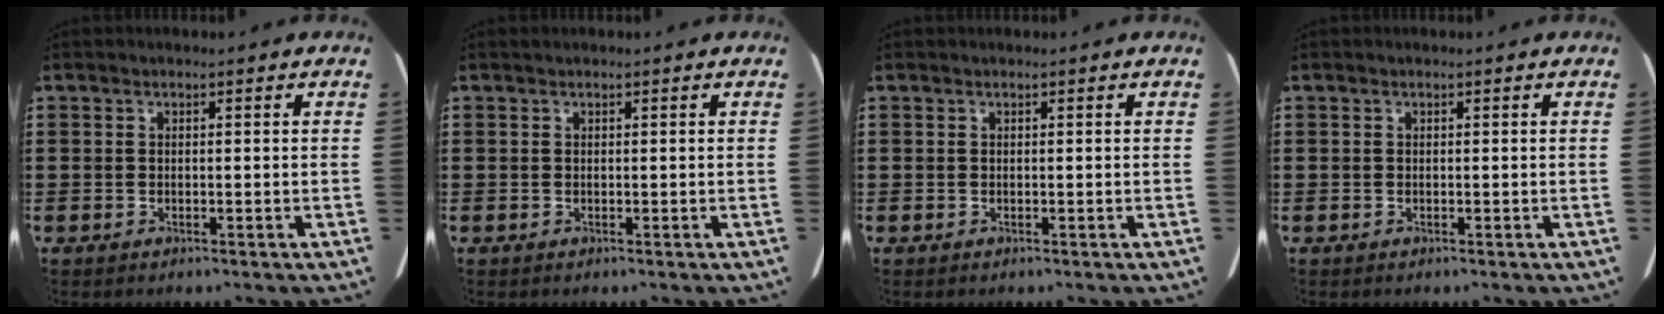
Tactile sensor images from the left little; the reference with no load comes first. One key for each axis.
{"total": 0.0}
{"total": 0.0}
{"total": 0.0}